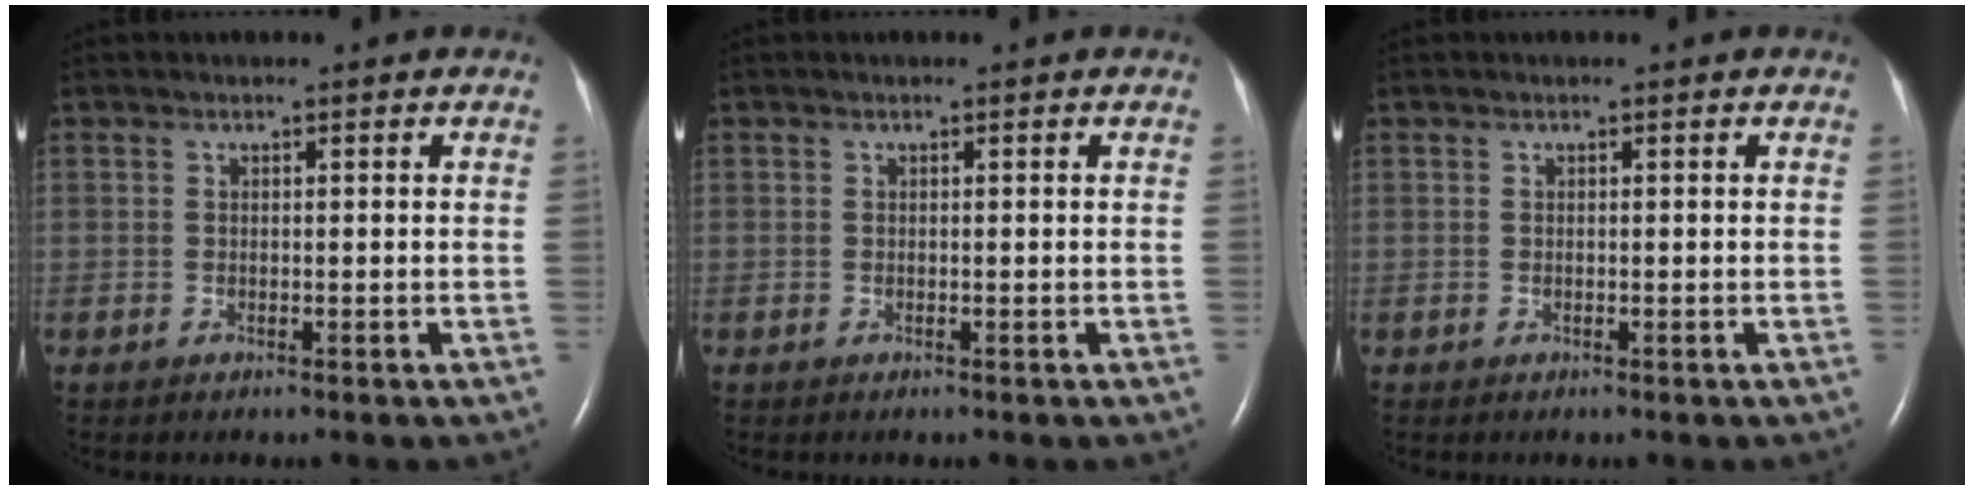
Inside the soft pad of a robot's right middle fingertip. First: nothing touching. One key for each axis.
{"total": 0.0}
{"total": 0.0}